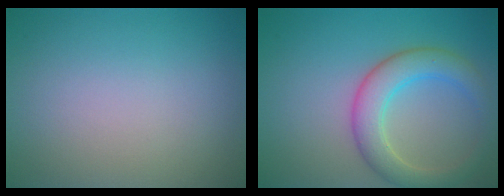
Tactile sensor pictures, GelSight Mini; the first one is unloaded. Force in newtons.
{"total": 4.7, "press": 4.7, "slide": 0.5}